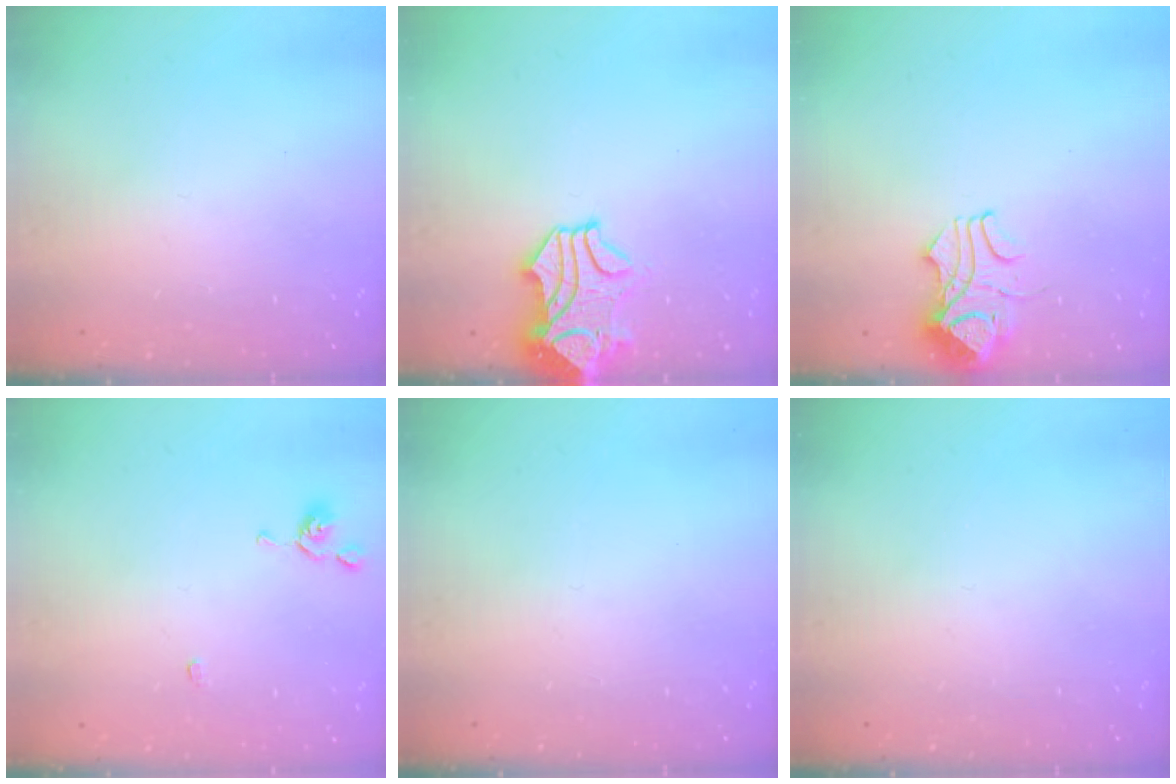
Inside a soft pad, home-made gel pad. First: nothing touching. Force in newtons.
{"total": 2.4, "press": 2.1, "slide": 1.2}
{"total": 5.0, "press": 4.9, "slide": 0.9}
{"total": 0.9, "press": 0.8, "slide": 0.4}
{"total": 0.0}
{"total": 0.0}